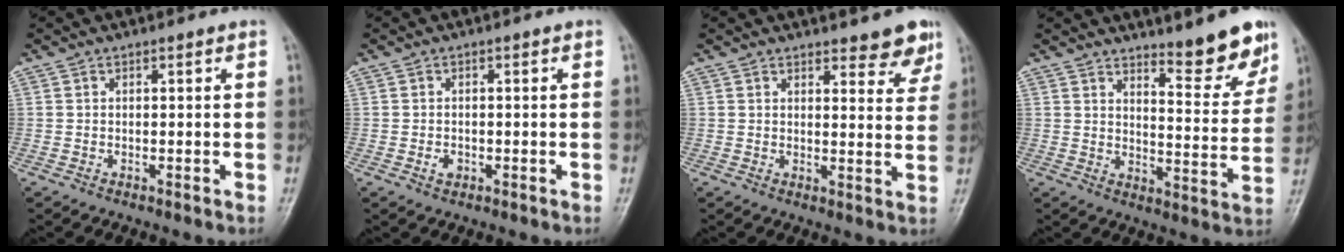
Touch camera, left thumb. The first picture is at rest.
{"total": 1.6, "force": [-0.6, 1.3, 0.9], "torque": [-0.011, 0.002, -0.008]}
{"total": 6.2, "force": [5.0, 2.1, 3.0], "torque": [-0.007, -0.032, 0.053]}
{"total": 10.3, "force": [7.9, 2.1, 6.2], "torque": [-0.055, -0.066, 0.118]}